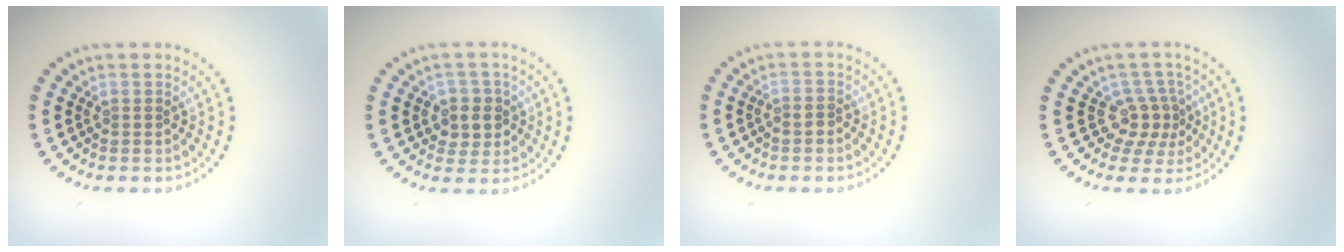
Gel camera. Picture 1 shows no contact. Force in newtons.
{"total": 2.7, "press": 2.6, "slide": 0.8}
{"total": 0.9, "press": 0.7, "slide": 0.6}
{"total": 2.9, "press": 2.1, "slide": 2.0}